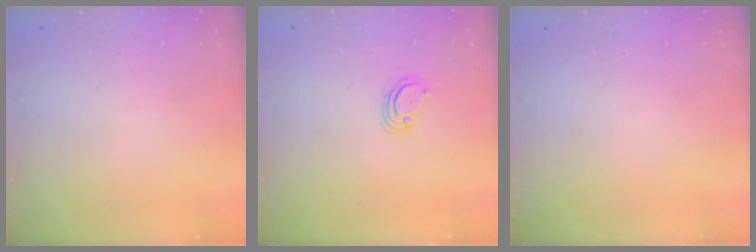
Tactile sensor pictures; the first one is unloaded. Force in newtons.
{"total": 3.8, "press": 3.8, "slide": 0.3}
{"total": 0.0}